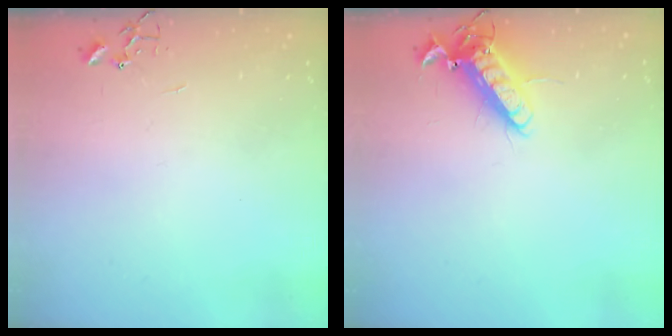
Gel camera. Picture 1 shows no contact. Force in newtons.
{"total": 12.6, "press": 12.4, "slide": 2.4}